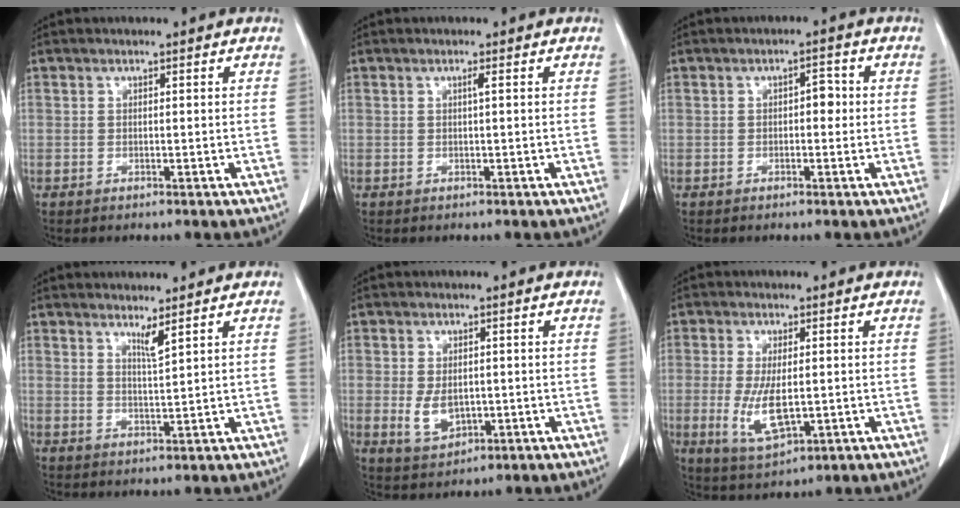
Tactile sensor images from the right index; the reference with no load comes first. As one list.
[{"total": 0.6, "force": [0.1, -0.2, 0.5], "torque": [-0.010, -0.001, 0.005]}, {"total": 2.3, "force": [0.0, 1.2, 1.9], "torque": [-0.023, 0.010, -0.002]}, {"total": 2.1, "force": [1.5, -0.6, 1.4], "torque": [-0.026, -0.015, 0.030]}, {"total": 4.8, "force": [-0.6, 3.0, 3.6], "torque": [-0.069, -0.005, 0.002]}, {"total": 7.3, "force": [-1.0, 2.7, 6.7], "torque": [-0.139, -0.016, -0.010]}]